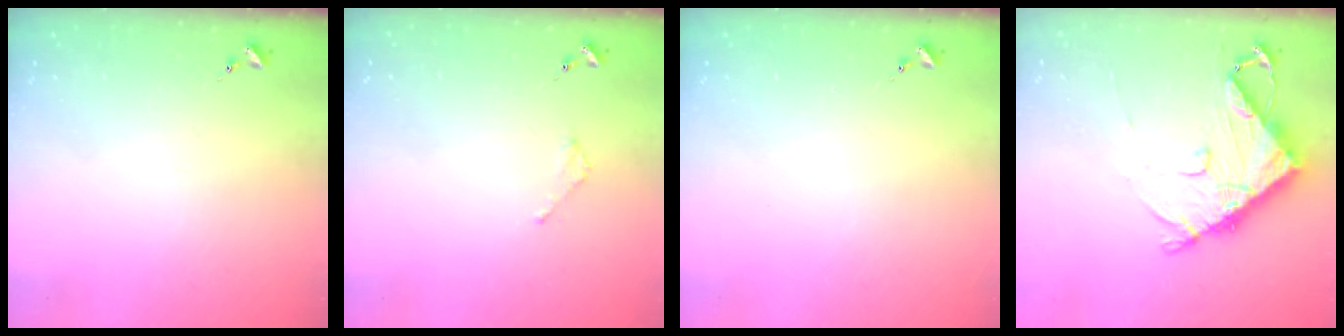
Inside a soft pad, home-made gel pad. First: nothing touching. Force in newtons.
{"total": 1.8, "press": 1.8, "slide": 0.2}
{"total": 0.0}
{"total": 11.0, "press": 10.9, "slide": 1.4}